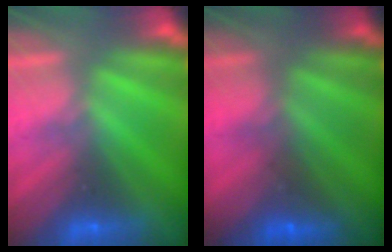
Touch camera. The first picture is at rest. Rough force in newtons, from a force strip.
{"total": 1.5}